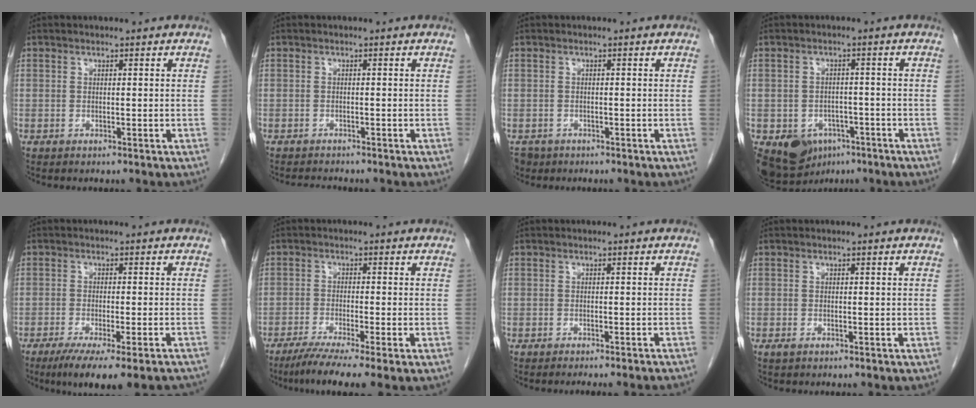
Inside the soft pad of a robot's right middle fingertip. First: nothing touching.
{"total": 2.2, "force": [-2.1, 0.2, 0.6], "torque": [-0.015, -0.009, -0.031]}
{"total": 2.6, "force": [-1.8, 1.8, 0.3], "torque": [-0.008, 0.001, -0.029]}
{"total": 8.9, "force": [-5.0, 6.4, 3.6], "torque": [-0.062, 0.005, -0.065]}
{"total": 13.0, "force": [-10.6, 1.1, 7.3], "torque": [-0.082, -0.025, -0.151]}
{"total": 7.5, "force": [-5.3, -0.6, 5.3], "torque": [-0.087, -0.023, -0.087]}
{"total": 7.0, "force": [-6.4, -0.7, 2.7], "torque": [-0.016, -0.020, -0.078]}
{"total": 0.7, "force": [-0.5, 0.2, 0.4], "torque": [-0.011, -0.001, -0.007]}